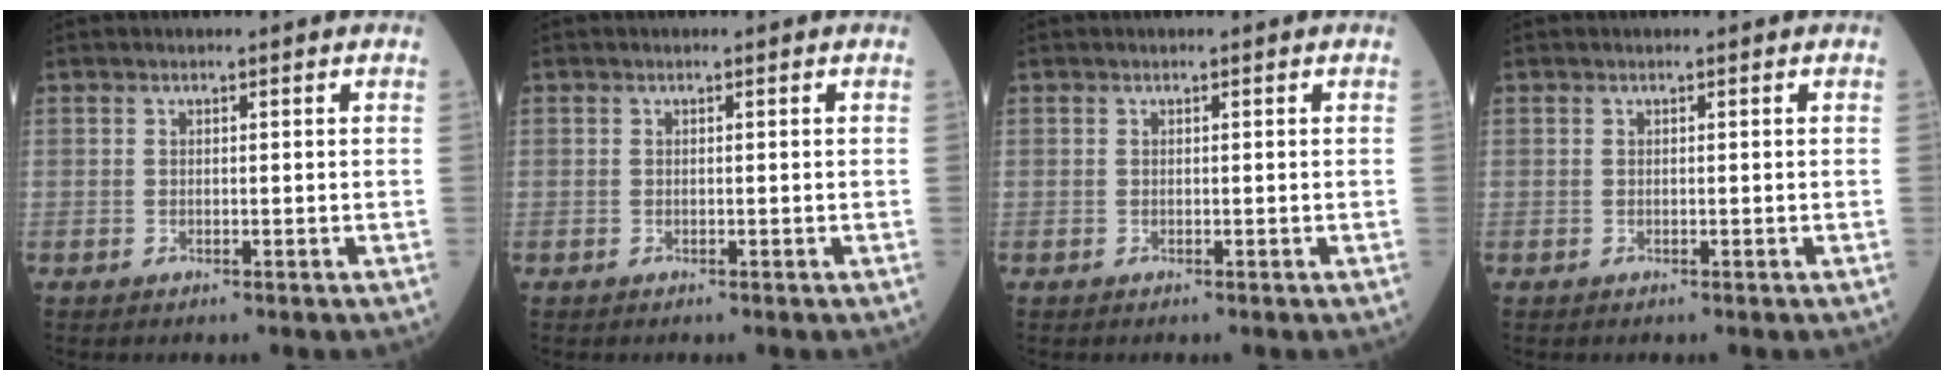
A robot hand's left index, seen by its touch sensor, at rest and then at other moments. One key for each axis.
{"total": 0.0}
{"total": 0.0}
{"total": 0.0}